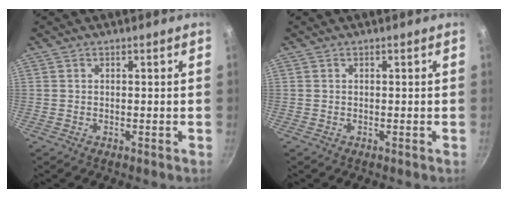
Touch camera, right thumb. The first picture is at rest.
{"total": 0.0}